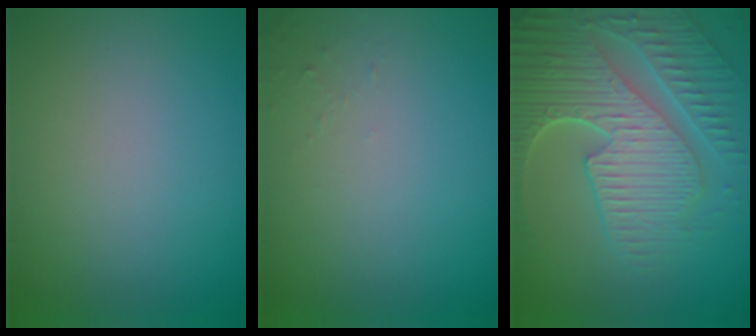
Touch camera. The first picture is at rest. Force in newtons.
{"total": 0.6, "press": 0.6, "slide": 0.1}
{"total": 8.9, "press": 6.5, "slide": 6.1}